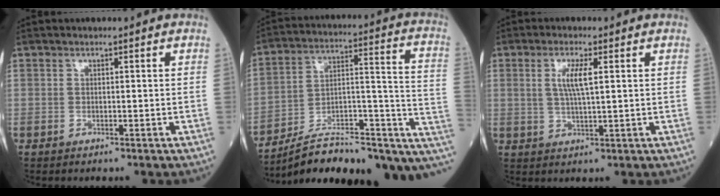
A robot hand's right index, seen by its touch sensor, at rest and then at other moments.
{"total": 22.0, "force": [-14.1, 7.5, 15.2], "torque": [-0.164, 0.065, -0.203]}
{"total": 4.6, "force": [1.2, 0.6, 4.3], "torque": [-0.089, 0.000, 0.025]}